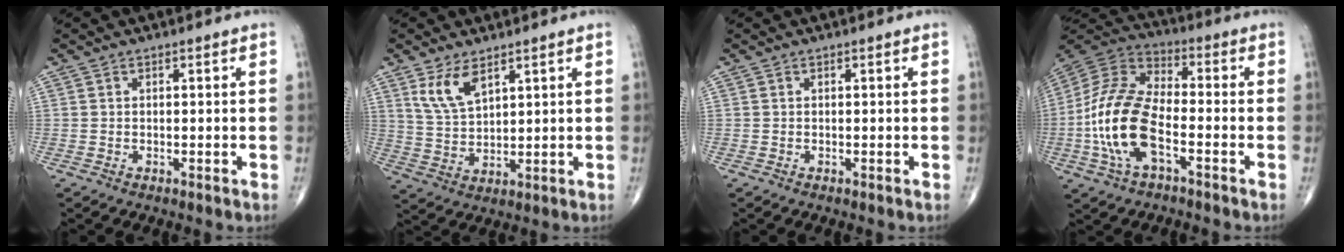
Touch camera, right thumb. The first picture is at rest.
{"total": 6.8, "force": [4.0, 3.1, 4.6], "torque": [-0.082, -0.022, 0.086]}
{"total": 0.0}
{"total": 16.4, "force": [-4.6, 7.8, 13.7], "torque": [-0.287, 0.031, -0.091]}